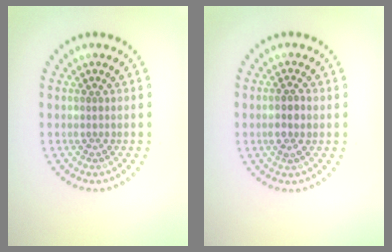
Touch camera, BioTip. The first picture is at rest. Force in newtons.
{"total": 1.5, "press": 1.5, "slide": 0.5}